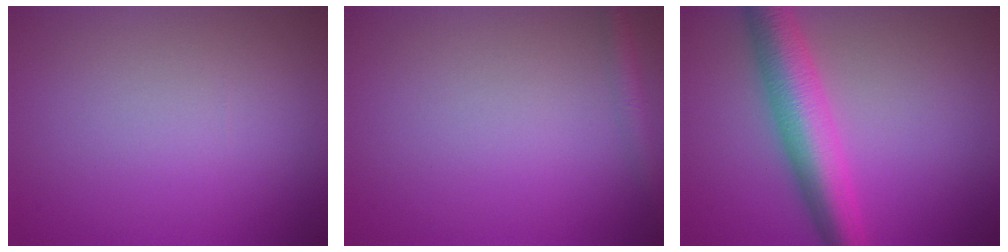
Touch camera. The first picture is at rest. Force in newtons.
{"total": 1.8, "press": 1.8, "slide": 0.1}
{"total": 6.7, "press": 6.7, "slide": 0.3}